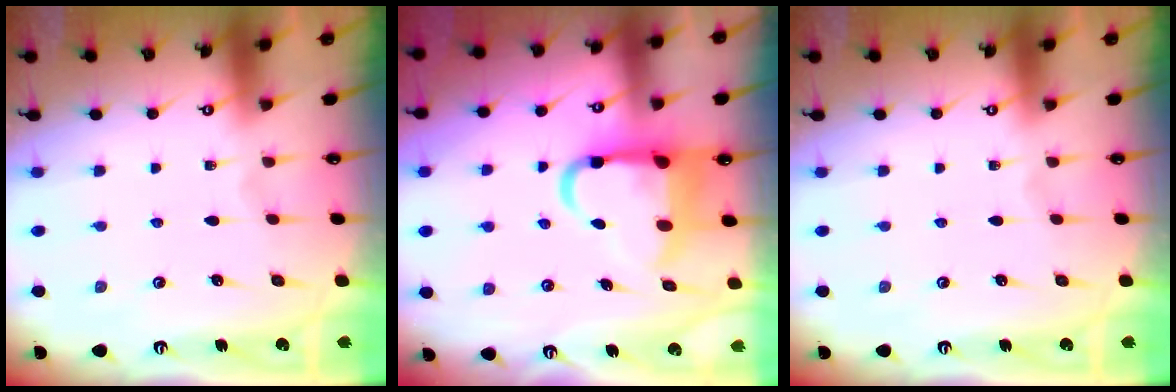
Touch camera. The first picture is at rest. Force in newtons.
{"total": 10.9, "press": 10.7, "slide": 2.0}
{"total": 0.0}